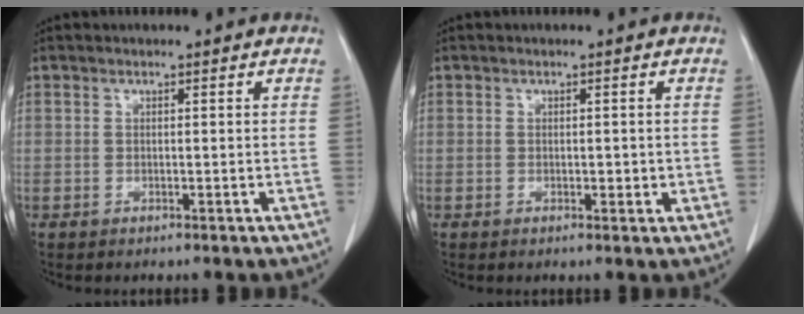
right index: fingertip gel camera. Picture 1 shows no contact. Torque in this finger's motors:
{"motor_torque": [-0.52, 0.65, 0.06, 0.00]}